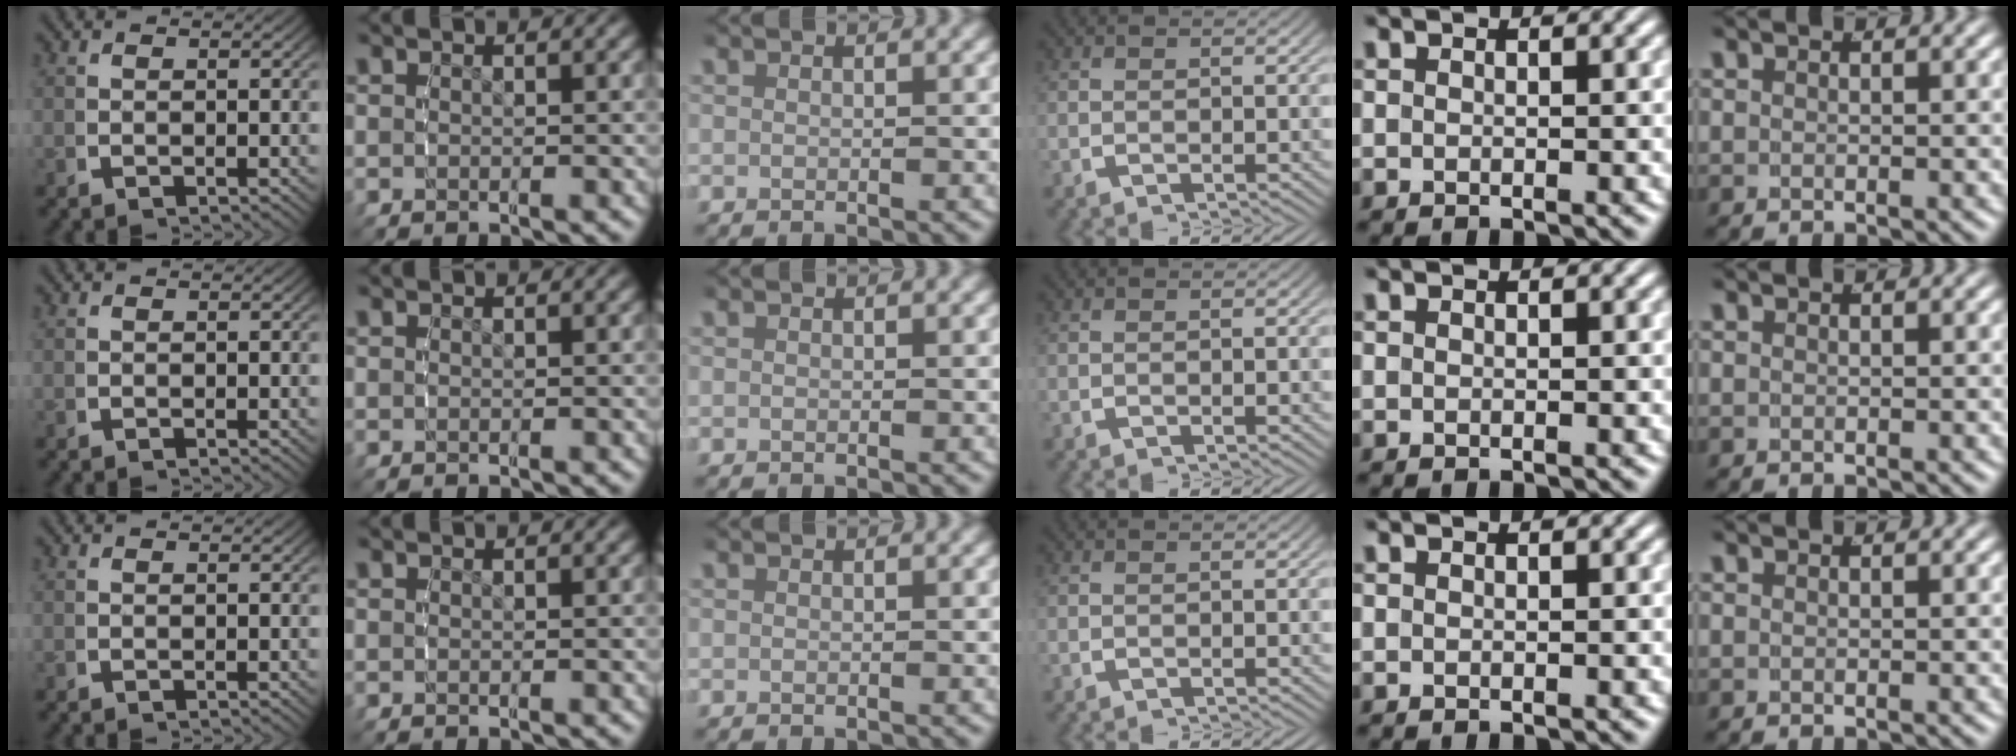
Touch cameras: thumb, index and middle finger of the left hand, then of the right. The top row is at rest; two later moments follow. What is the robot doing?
{"motion": "reach", "object": "jacket"}